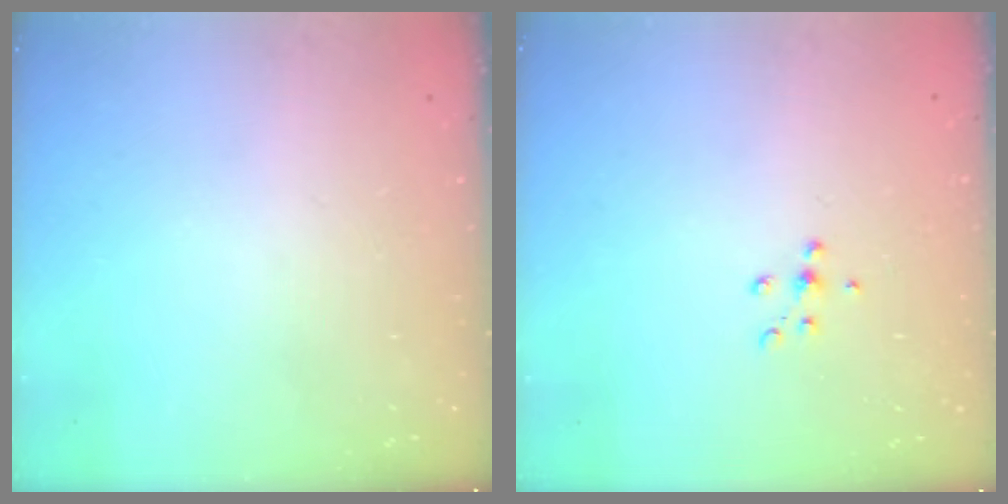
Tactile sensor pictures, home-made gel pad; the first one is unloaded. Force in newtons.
{"total": 5.5, "press": 5.4, "slide": 0.7}